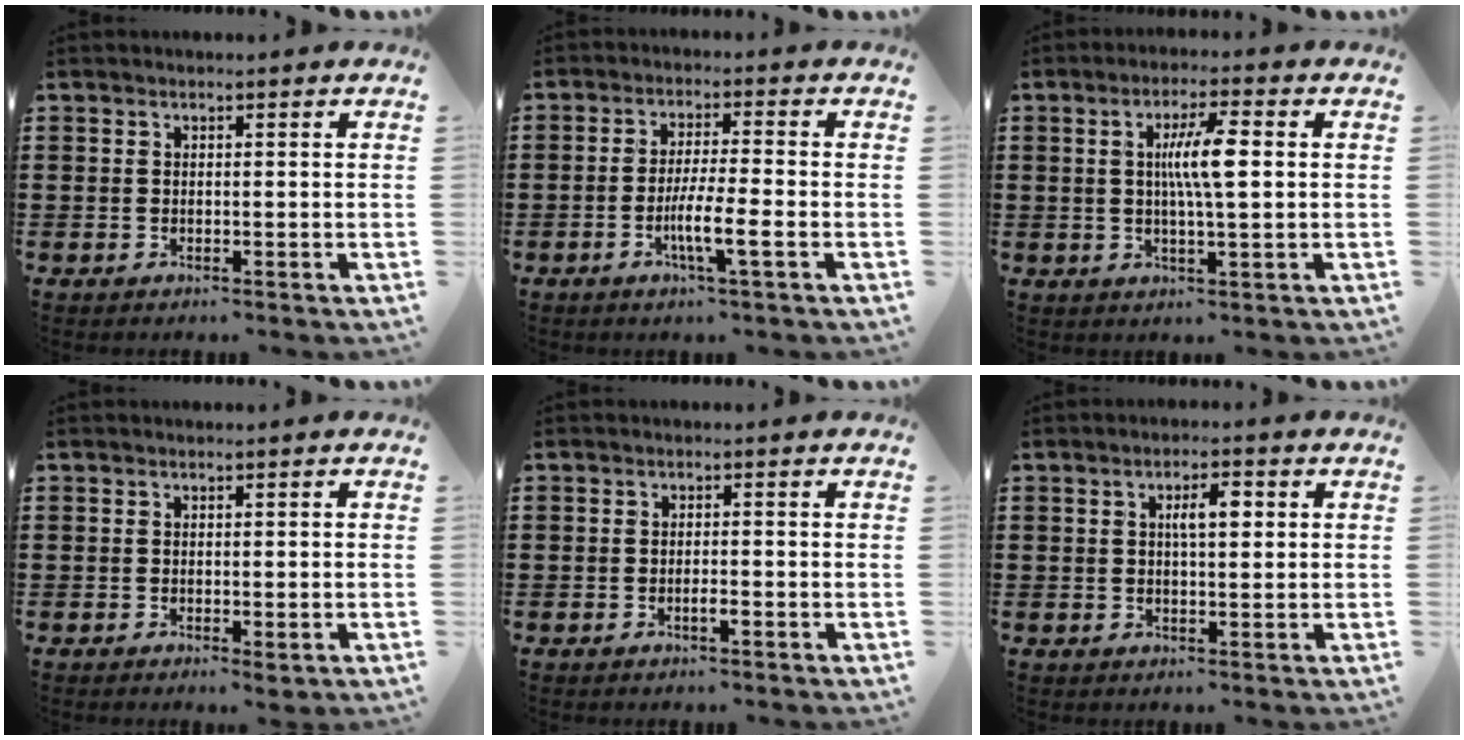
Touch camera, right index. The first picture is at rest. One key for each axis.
{"total": 6.0, "fx": -2.2, "fy": 0.4, "fz": 5.6, "tx": -0.107, "ty": -0.012, "tz": -0.042}
{"total": 6.6, "fx": 0.8, "fy": 0.9, "fz": 6.4, "tx": -0.120, "ty": 0.002, "tz": 0.010}
{"total": 0.6, "fx": -0.2, "fy": 0.1, "fz": 0.6, "tx": -0.013, "ty": -0.006, "tz": -0.001}
{"total": 1.4, "fx": -0.7, "fy": 0.3, "fz": 1.1, "tx": -0.023, "ty": -0.004, "tz": -0.012}
{"total": 3.9, "fx": 0.9, "fy": 1.3, "fz": 3.6, "tx": -0.057, "ty": 0.003, "tz": 0.008}